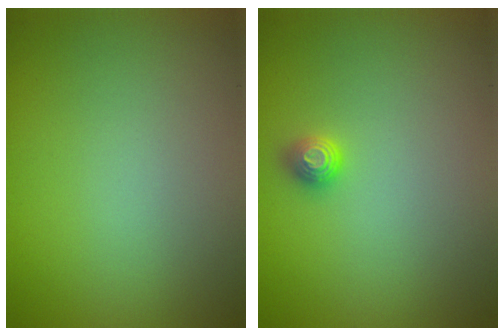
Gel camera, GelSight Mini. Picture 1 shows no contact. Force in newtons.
{"total": 1.1, "press": 1.1, "slide": 0.4}